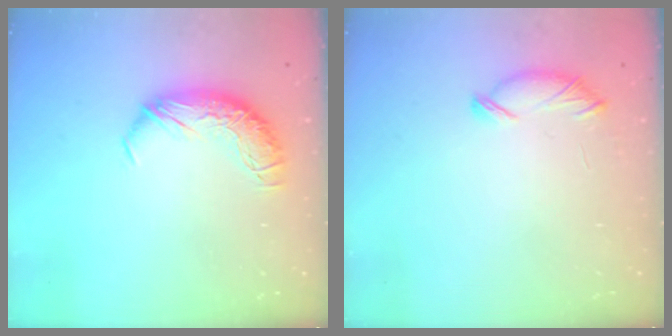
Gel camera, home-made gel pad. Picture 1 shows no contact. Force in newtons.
{"total": 6.8, "press": 6.8, "slide": 0.3}